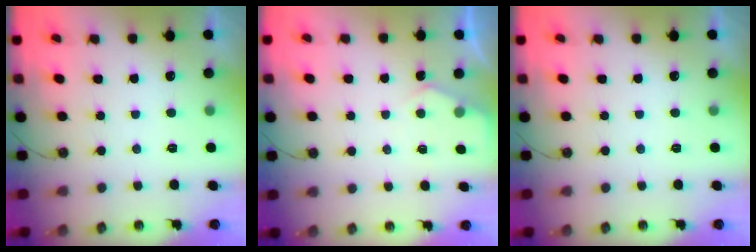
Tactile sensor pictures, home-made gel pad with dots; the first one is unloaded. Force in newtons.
{"total": 3.6, "press": 3.6, "slide": 0.2}
{"total": 0.0}